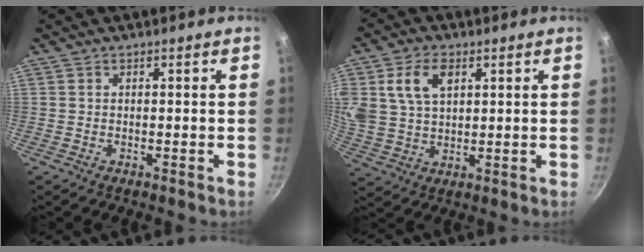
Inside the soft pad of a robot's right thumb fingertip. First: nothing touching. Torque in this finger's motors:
{"motor_torque": [-0.67, 1.83, 2.39, -0.27, 0.94]}